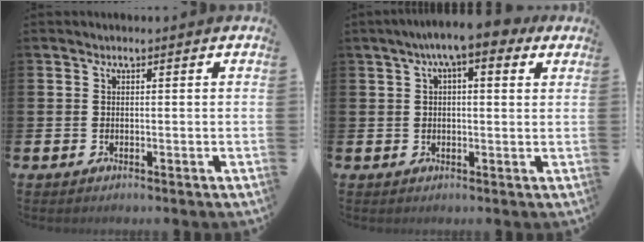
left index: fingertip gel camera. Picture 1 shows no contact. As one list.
[{"total": 6.4, "force": [4.2, 1.7, 4.5], "torque": [-0.070, -0.008, 0.068]}]